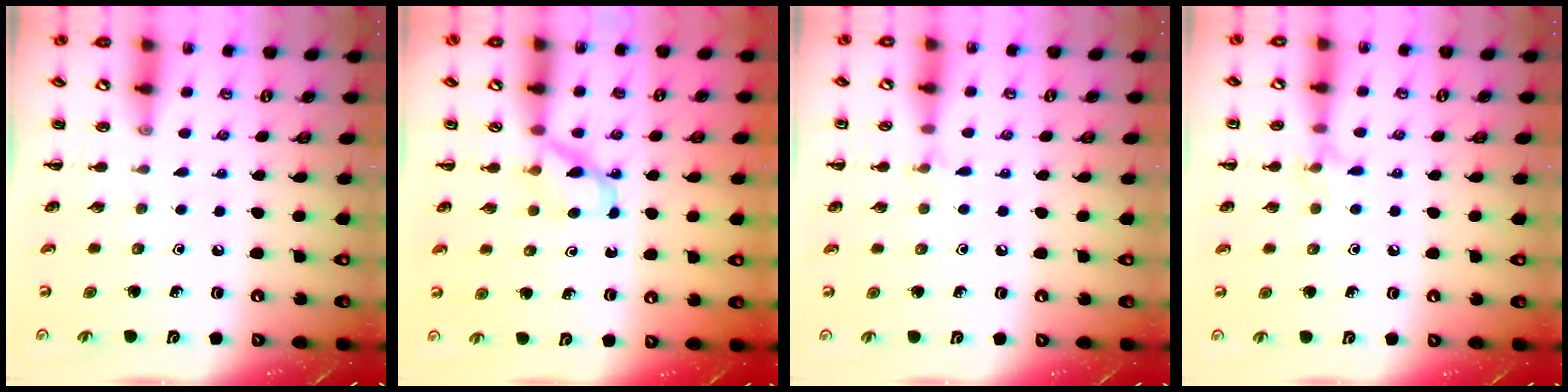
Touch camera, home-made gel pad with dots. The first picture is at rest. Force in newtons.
{"total": 4.5, "press": 4.3, "slide": 1.2}
{"total": 4.4, "press": 4.1, "slide": 1.5}
{"total": 6.3, "press": 6.0, "slide": 1.8}